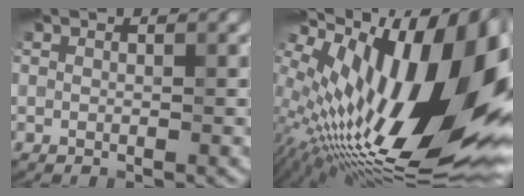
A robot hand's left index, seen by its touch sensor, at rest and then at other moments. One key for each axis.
{"total": 20.3, "fx": 3.9, "fy": 8.7, "fz": 18.0, "tx": -0.292, "ty": 0.016, "tz": 0.055}